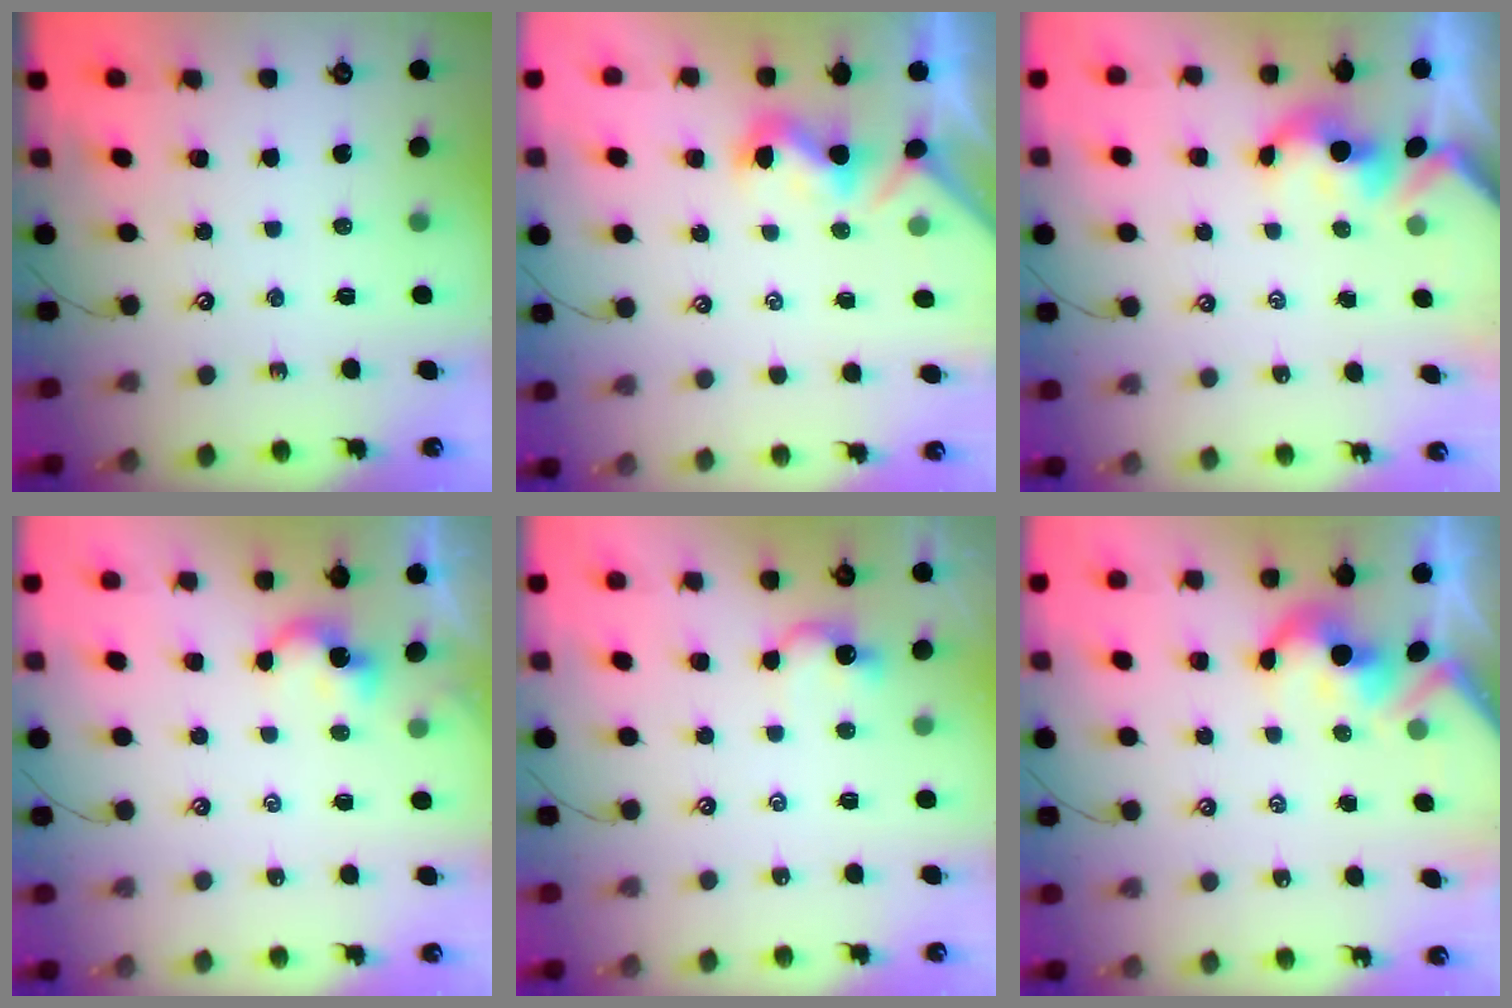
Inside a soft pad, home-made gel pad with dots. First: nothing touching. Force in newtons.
{"total": 1.0, "press": 0.8, "slide": 0.6}
{"total": 1.8, "press": 1.7, "slide": 0.4}
{"total": 0.9, "press": 0.8, "slide": 0.4}
{"total": 2.1, "press": 2.1, "slide": 0.5}
{"total": 4.6, "press": 4.6, "slide": 0.7}